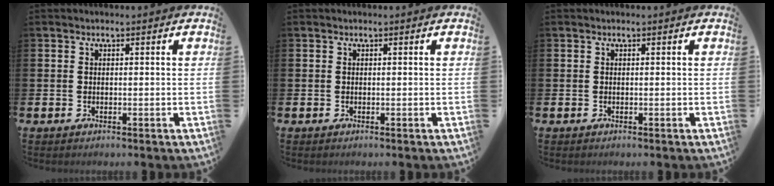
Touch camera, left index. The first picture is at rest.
{"total": 0.0}
{"total": 0.0}